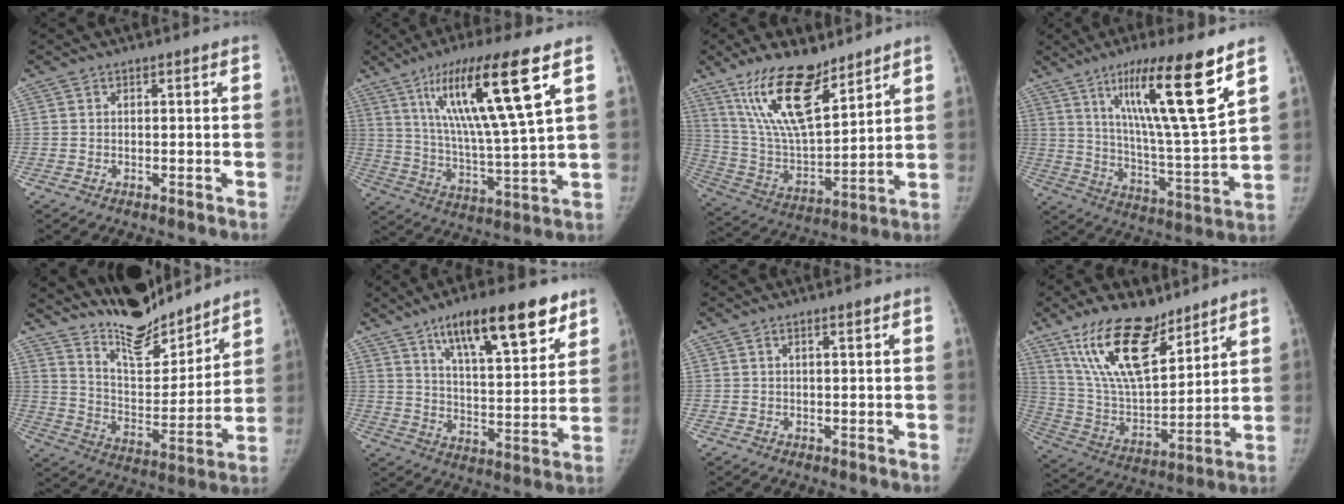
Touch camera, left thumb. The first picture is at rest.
{"total": 19.5, "force": [9.1, 1.8, 17.1], "torque": [-0.302, -0.041, 0.160]}
{"total": 18.4, "force": [12.2, 6.5, 12.1], "torque": [-0.195, -0.067, 0.238]}
{"total": 20.1, "force": [11.2, 1.7, 16.6], "torque": [-0.255, -0.059, 0.191]}
{"total": 17.6, "force": [15.9, 4.3, 6.2], "torque": [-0.060, -0.111, 0.273]}
{"total": 19.7, "force": [12.1, 6.2, 14.3], "torque": [-0.184, -0.047, 0.195]}
{"total": 1.6, "force": [1.0, 0.2, 1.3], "torque": [-0.023, -0.001, 0.016]}
{"total": 19.7, "force": [13.0, 8.1, 12.5], "torque": [-0.194, -0.071, 0.248]}